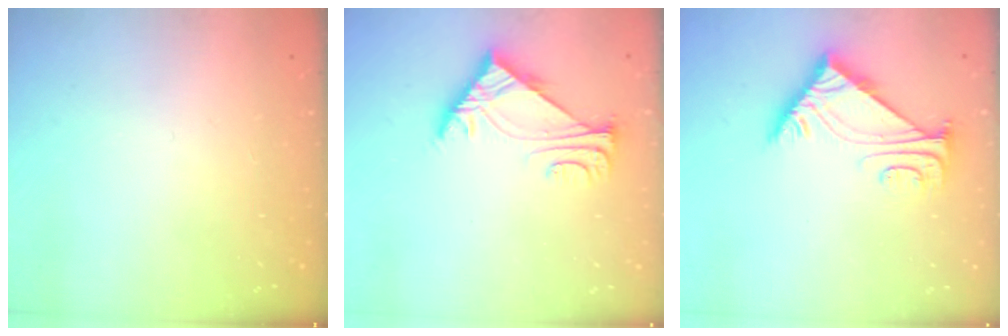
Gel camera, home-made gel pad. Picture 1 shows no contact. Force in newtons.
{"total": 6.1, "press": 6.0, "slide": 1.2}
{"total": 7.6, "press": 7.6, "slide": 0.7}